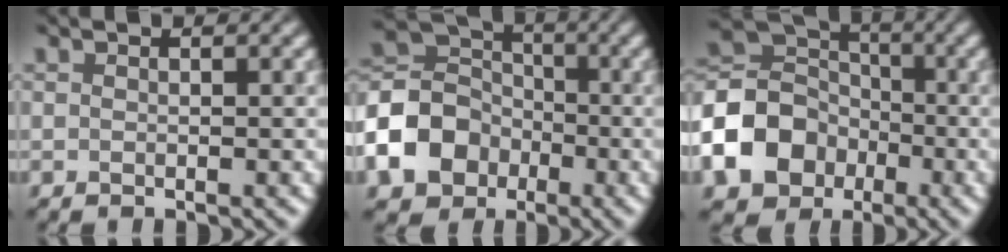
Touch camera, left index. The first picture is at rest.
{"total": 7.6, "force": [-3.3, 6.1, 3.1], "torque": [-0.065, 0.005, -0.078]}
{"total": 8.7, "force": [-3.6, 7.0, 3.8], "torque": [-0.083, 0.003, -0.082]}